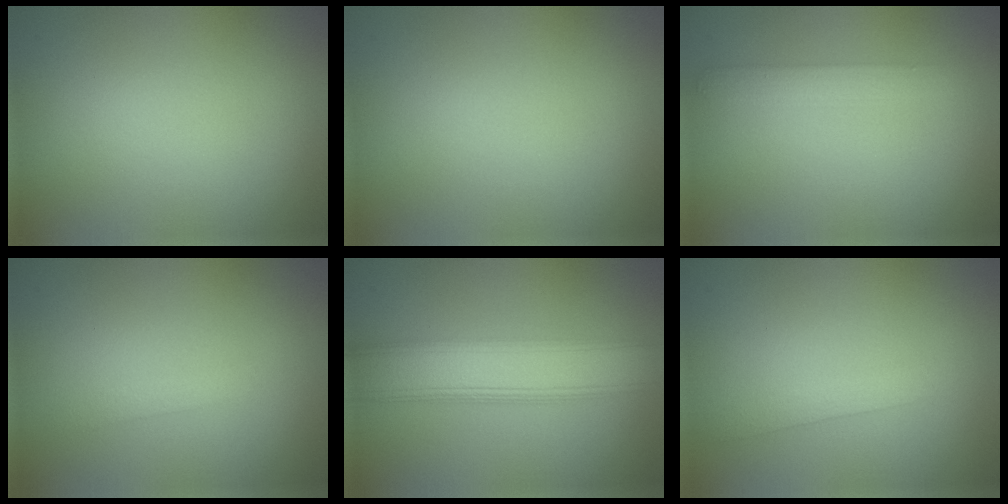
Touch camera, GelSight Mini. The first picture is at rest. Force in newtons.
{"total": 0.0}
{"total": 1.8, "press": 1.8, "slide": 0.1}
{"total": 0.9, "press": 0.9, "slide": 0.1}
{"total": 7.2, "press": 7.2, "slide": 0.4}
{"total": 1.5, "press": 1.5, "slide": 0.0}